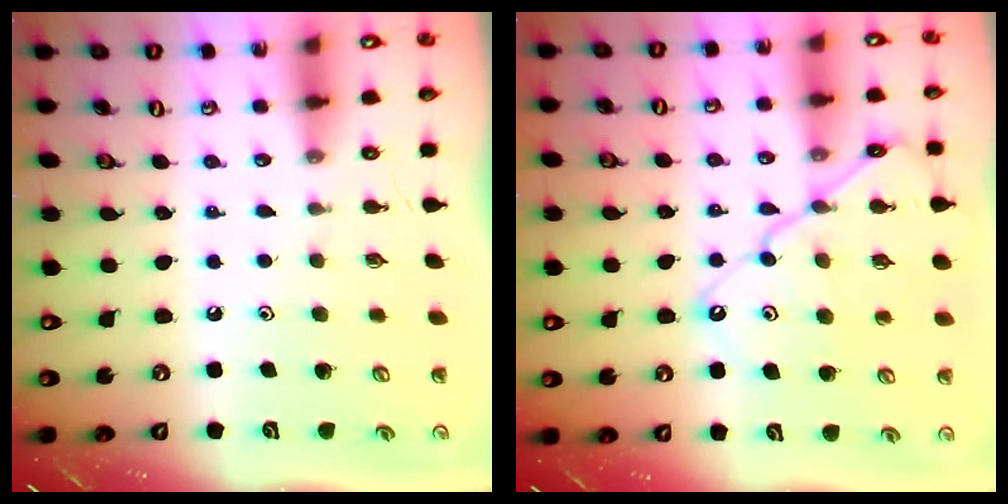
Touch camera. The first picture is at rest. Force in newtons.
{"total": 12.8, "press": 12.7, "slide": 1.2}